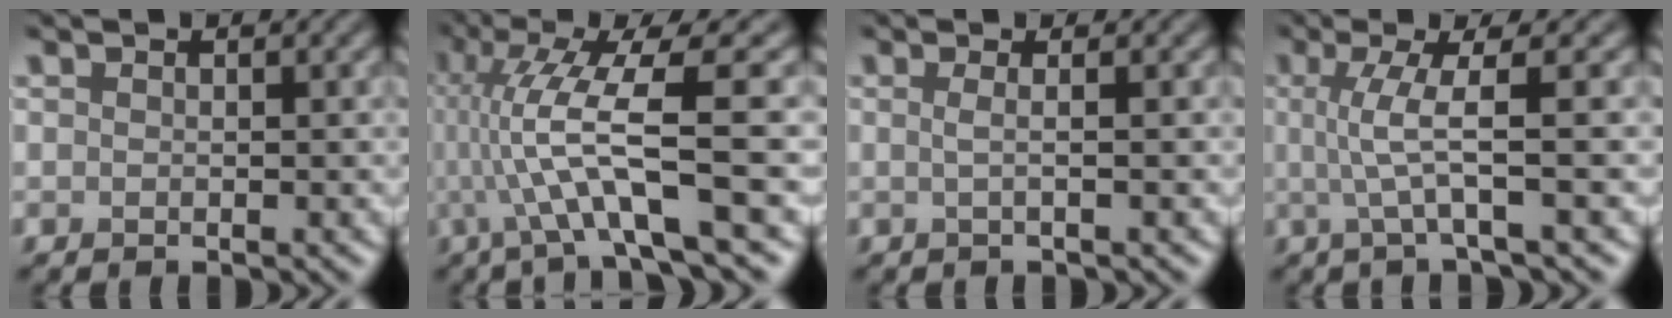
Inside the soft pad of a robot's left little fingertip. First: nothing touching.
{"total": 9.6, "force": [-0.6, 1.8, 9.4], "torque": [-0.166, 0.005, -0.011]}
{"total": 1.9, "force": [0.0, 0.8, 1.7], "torque": [-0.019, -0.001, -0.030]}
{"total": 4.2, "force": [-0.2, 0.6, 4.2], "torque": [-0.076, 0.004, -0.004]}